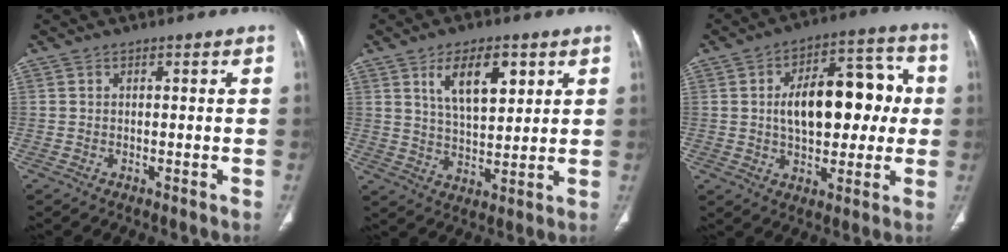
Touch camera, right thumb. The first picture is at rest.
{"total": 10.7, "force": [4.7, 5.1, 8.1], "torque": [-0.113, -0.022, 0.087]}
{"total": 17.9, "force": [1.4, 10.0, 14.8], "torque": [-0.186, 0.035, 0.023]}